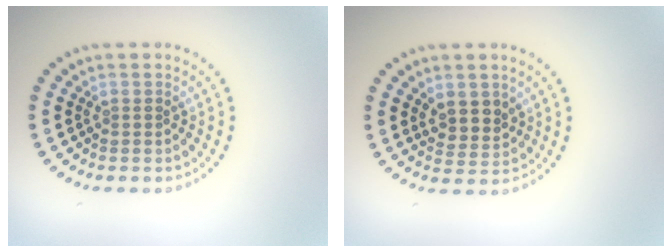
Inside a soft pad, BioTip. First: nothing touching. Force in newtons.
{"total": 2.6, "press": 2.3, "slide": 1.1}